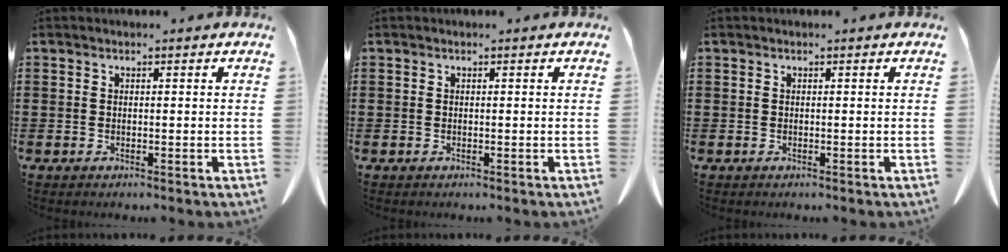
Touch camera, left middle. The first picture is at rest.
{"total": 0.0}
{"total": 0.0}